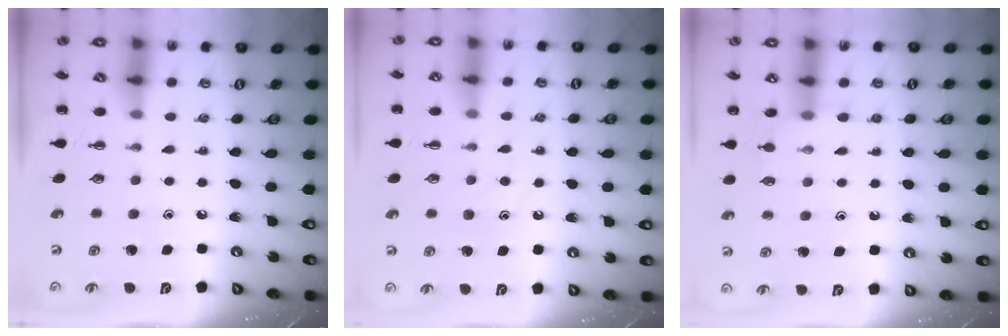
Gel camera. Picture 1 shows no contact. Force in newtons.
{"total": 7.7, "press": 7.6, "slide": 1.1}
{"total": 6.3, "press": 6.3, "slide": 0.4}